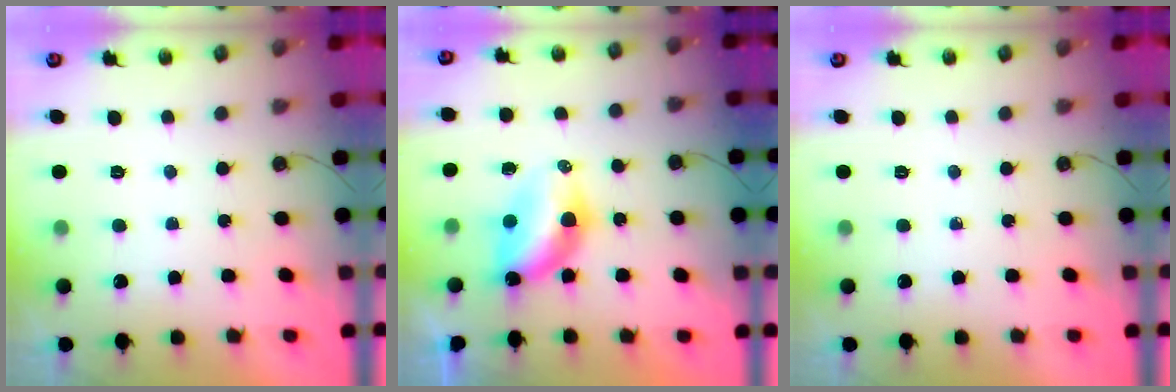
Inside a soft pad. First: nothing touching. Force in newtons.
{"total": 7.9, "press": 7.9, "slide": 0.7}
{"total": 0.0}